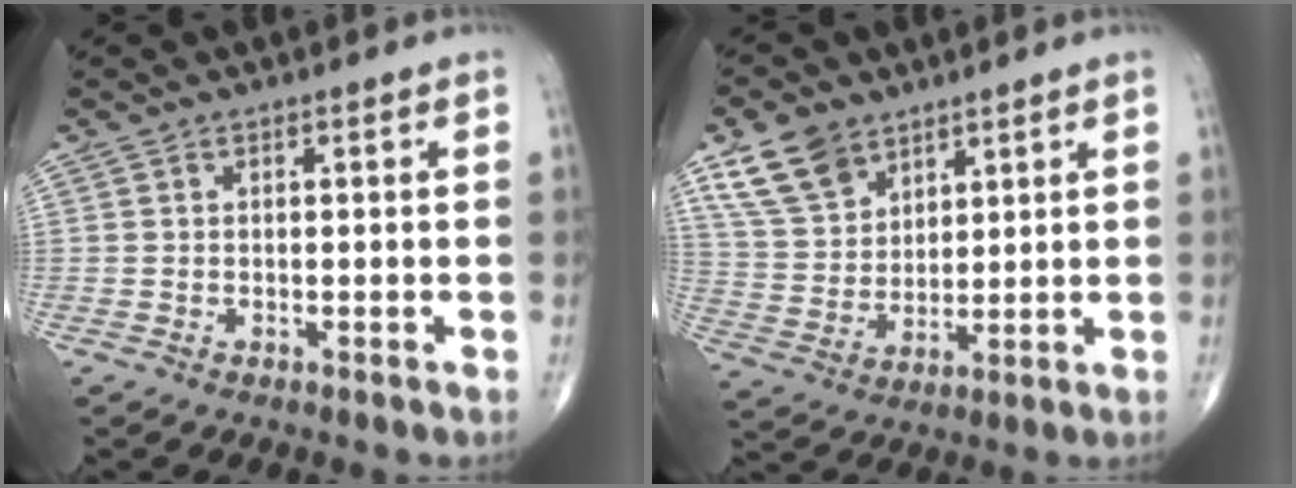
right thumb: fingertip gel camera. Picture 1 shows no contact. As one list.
[{"total": 10.7, "force": [6.8, 6.8, 4.8], "torque": [-0.077, -0.023, 0.140]}]